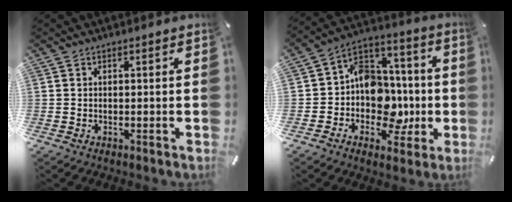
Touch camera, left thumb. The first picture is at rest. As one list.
[{"total": 13.5, "force": [-2.4, 11.7, 6.2], "torque": [-0.098, 0.006, -0.028]}]